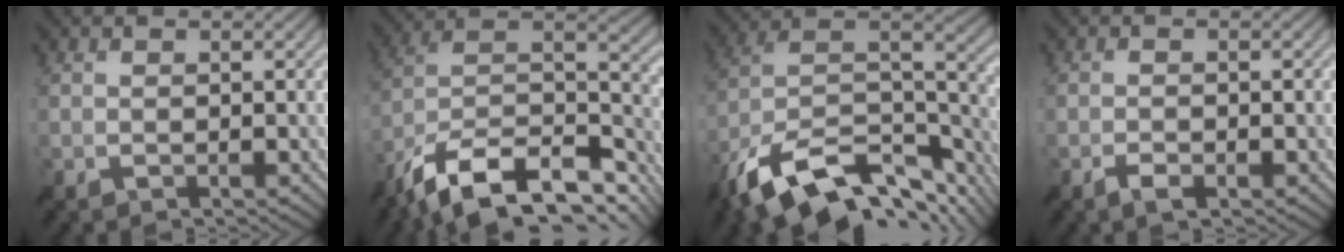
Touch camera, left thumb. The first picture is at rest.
{"total": 17.0, "force": [-11.6, 7.2, 10.2], "torque": [-0.239, -0.028, -0.185]}
{"total": 17.9, "force": [-11.5, 7.7, 11.3], "torque": [-0.249, -0.027, -0.180]}
{"total": 1.6, "force": [-1.1, 0.3, 1.1], "torque": [-0.014, 0.001, -0.022]}